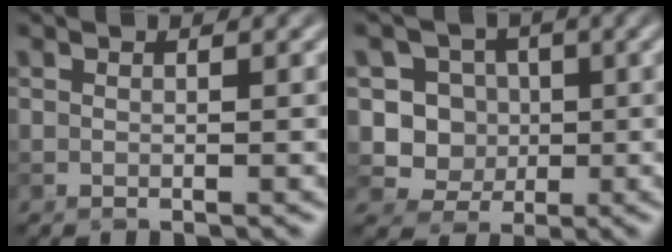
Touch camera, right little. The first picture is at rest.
{"total": 6.6, "force": [0.2, 6.4, 1.9], "torque": [-0.023, 0.026, -0.011]}